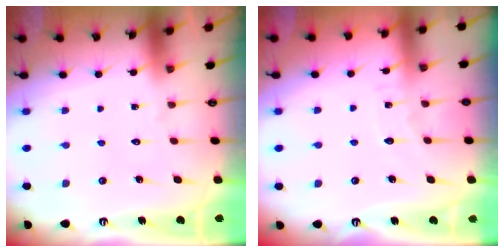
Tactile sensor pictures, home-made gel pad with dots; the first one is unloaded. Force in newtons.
{"total": 3.0, "press": 3.0, "slide": 0.4}